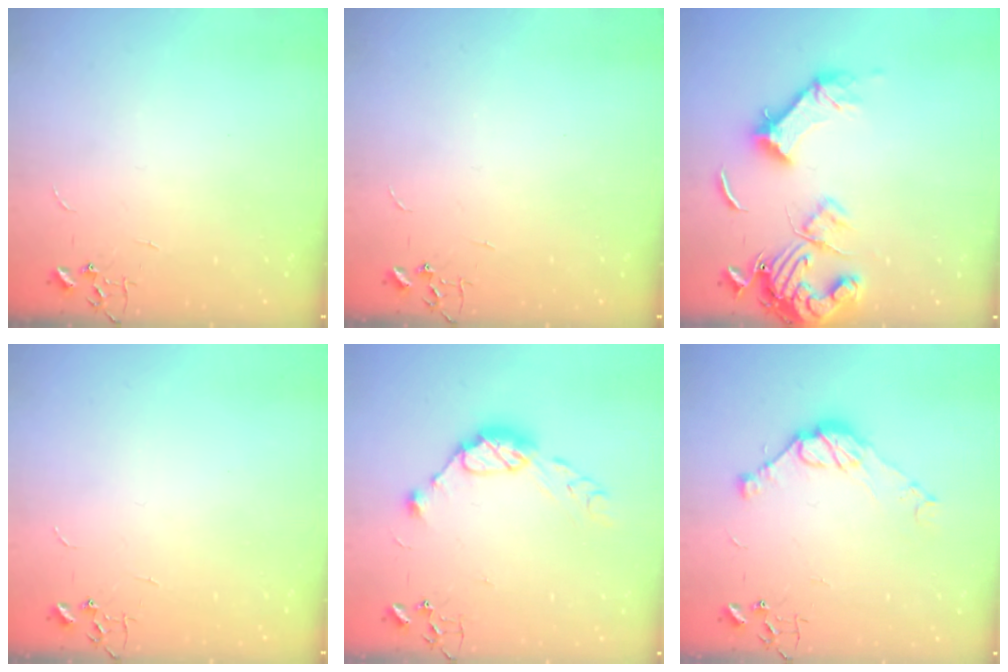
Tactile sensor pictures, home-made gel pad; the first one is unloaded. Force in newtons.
{"total": 0.0}
{"total": 15.3, "press": 15.2, "slide": 2.0}
{"total": 0.0}
{"total": 11.6, "press": 11.5, "slide": 1.0}
{"total": 11.3, "press": 11.2, "slide": 0.8}